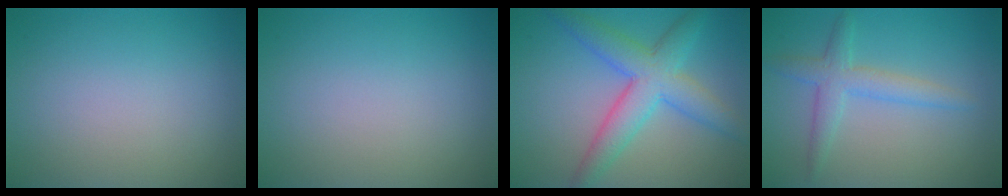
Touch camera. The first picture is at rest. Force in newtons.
{"total": 0.0}
{"total": 6.1, "press": 6.1, "slide": 0.1}
{"total": 3.0, "press": 3.0, "slide": 0.1}